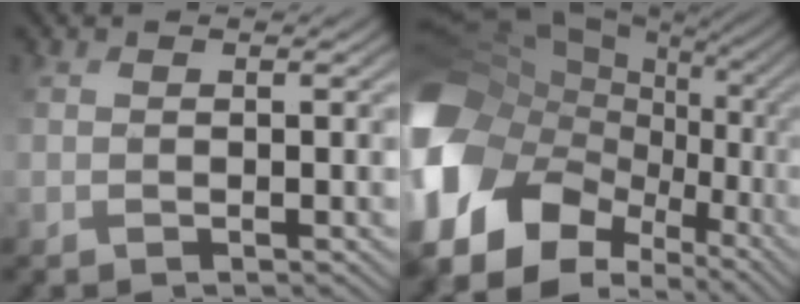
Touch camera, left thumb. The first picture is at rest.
{"total": 20.4, "force": [-4.2, 15.2, 13.0], "torque": [-0.333, -0.023, -0.072]}